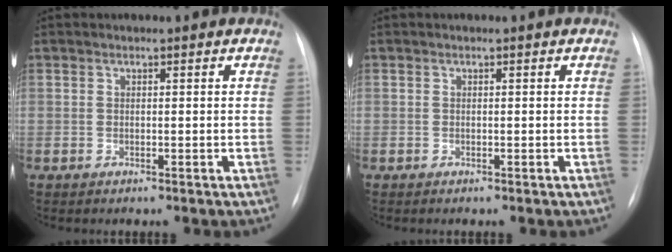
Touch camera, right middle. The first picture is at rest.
{"total": 0.0}